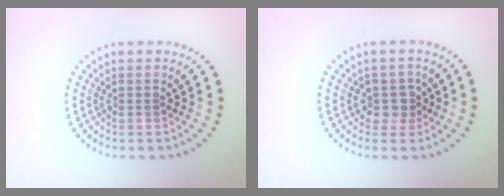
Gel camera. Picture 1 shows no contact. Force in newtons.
{"total": 2.0, "press": 1.6, "slide": 1.2}